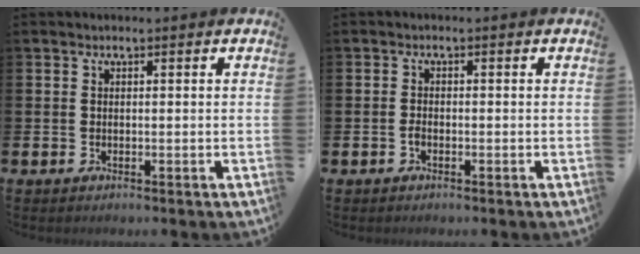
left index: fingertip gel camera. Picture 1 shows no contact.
{"total": 1.0, "force": [-0.5, 0.5, 0.7], "torque": [-0.009, -0.002, -0.013]}